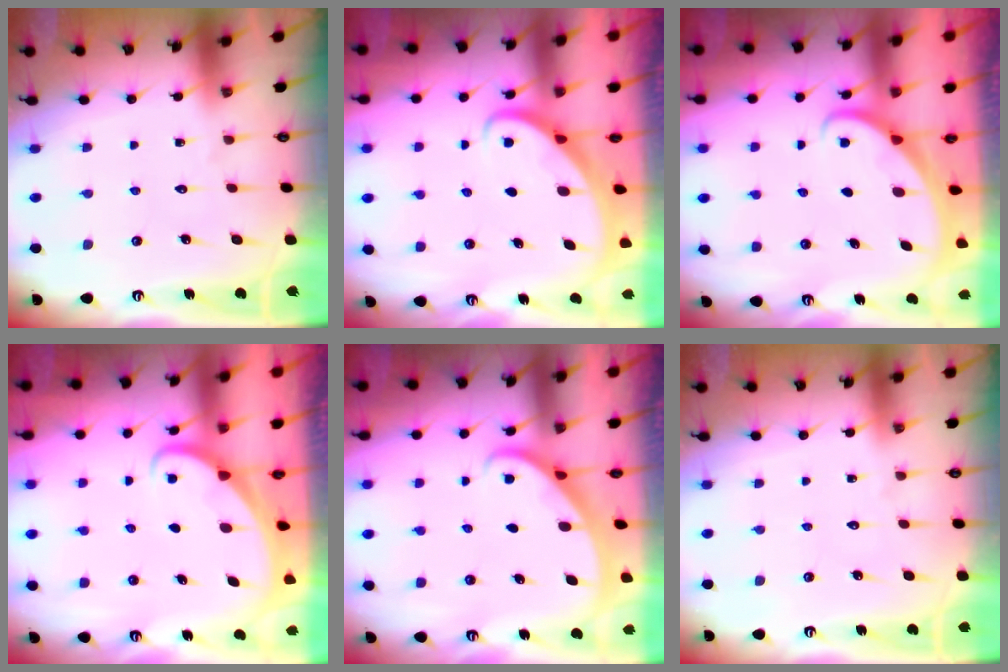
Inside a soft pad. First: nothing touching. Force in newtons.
{"total": 2.6, "press": 2.6, "slide": 0.3}
{"total": 1.4, "press": 1.4, "slide": 0.0}
{"total": 1.6, "press": 1.6, "slide": 0.0}
{"total": 2.3, "press": 2.3, "slide": 0.1}
{"total": 0.0}